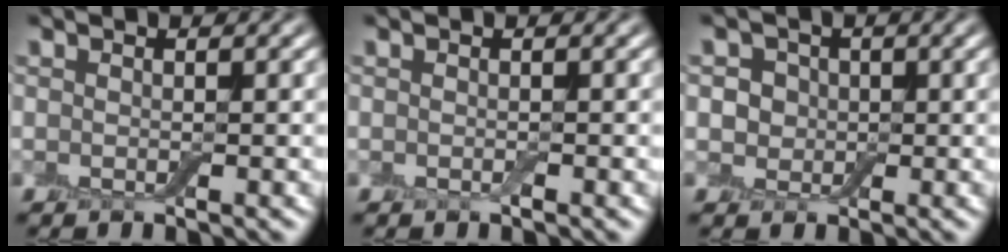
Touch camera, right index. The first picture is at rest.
{"total": 0.0}
{"total": 3.5, "force": [0.8, 3.1, 1.5], "torque": [-0.010, 0.012, -0.003]}